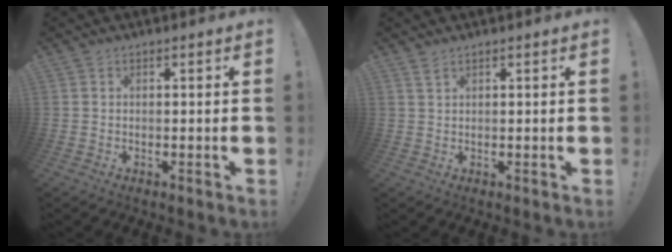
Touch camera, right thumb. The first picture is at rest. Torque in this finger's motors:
{"motor_torque": [-0.18, 0.10, -0.01, 0.25, 0.02]}